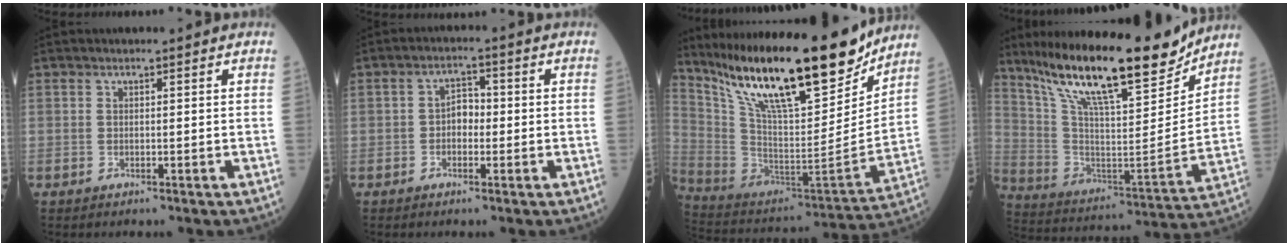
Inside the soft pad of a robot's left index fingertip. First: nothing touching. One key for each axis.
{"total": 3.3, "fx": -0.5, "fy": 2.1, "fz": 2.5, "tx": -0.039, "ty": 0.015, "tz": -0.014}
{"total": 26.6, "fx": 20.1, "fy": 5.2, "fz": 16.7, "tx": -0.296, "ty": -0.018, "tz": 0.338}
{"total": 23.3, "fx": 18.4, "fy": 3.9, "fz": 13.8, "tx": -0.251, "ty": -0.010, "tz": 0.307}